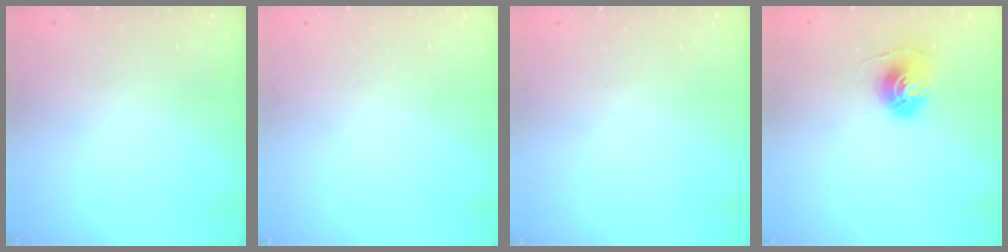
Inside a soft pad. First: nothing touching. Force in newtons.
{"total": 0.0}
{"total": 0.0}
{"total": 7.1, "press": 7.1, "slide": 0.4}